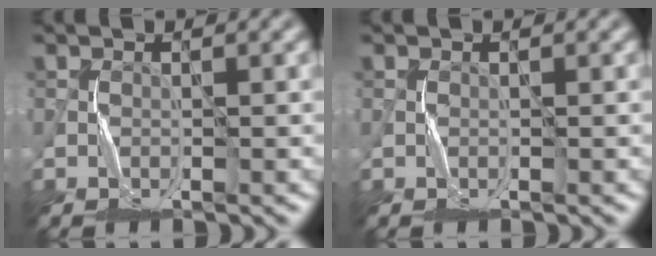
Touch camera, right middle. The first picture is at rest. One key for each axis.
{"total": 0.0}